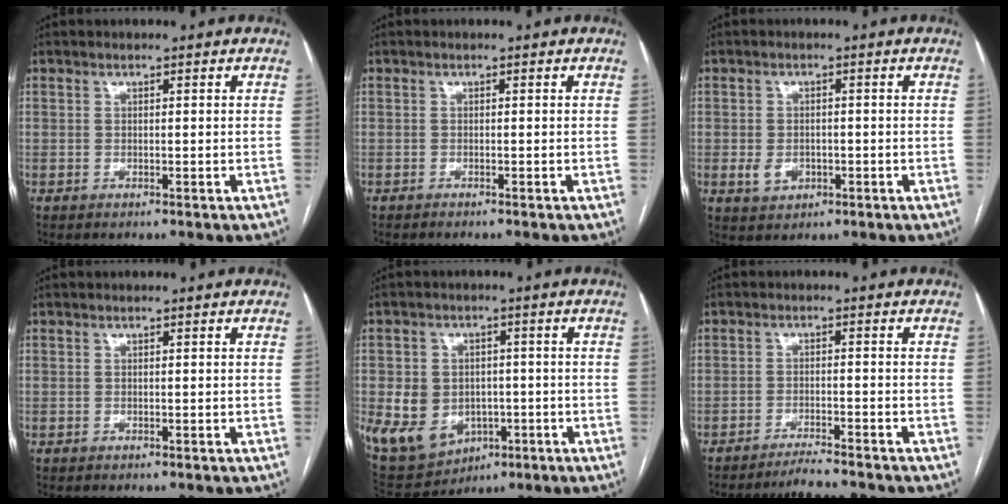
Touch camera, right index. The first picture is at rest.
{"total": 2.1, "force": [-1.9, 0.0, 0.9], "torque": [-0.011, 0.000, -0.022]}
{"total": 3.6, "force": [-0.9, 2.8, 2.0], "torque": [-0.033, 0.002, -0.004]}
{"total": 0.0}
{"total": 11.9, "force": [-2.8, 9.9, 6.1], "torque": [-0.130, 0.014, -0.022]}
{"total": 5.2, "force": [-4.9, -0.6, 1.4], "torque": [-0.020, -0.014, -0.078]}